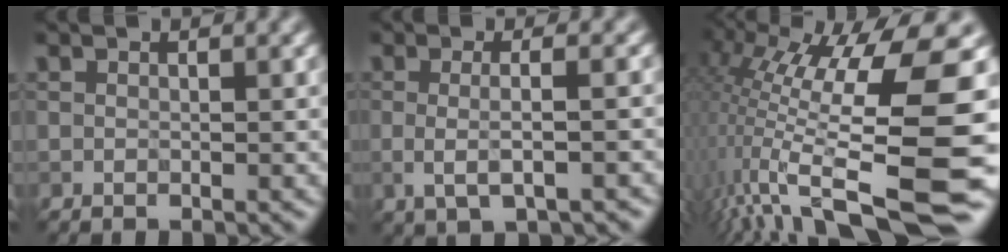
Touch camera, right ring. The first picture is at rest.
{"total": 3.6, "force": [-0.3, 1.1, 3.4], "torque": [-0.058, -0.005, -0.003]}
{"total": 16.0, "force": [-0.5, 3.6, 15.5], "torque": [-0.270, 0.011, 0.010]}